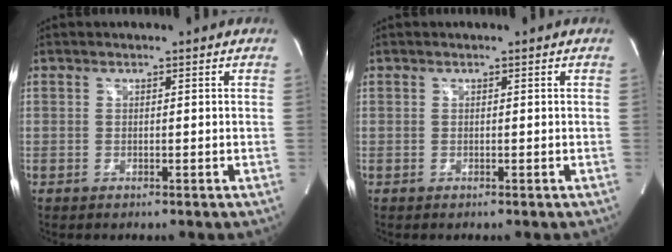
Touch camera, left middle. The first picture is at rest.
{"total": 0.0}